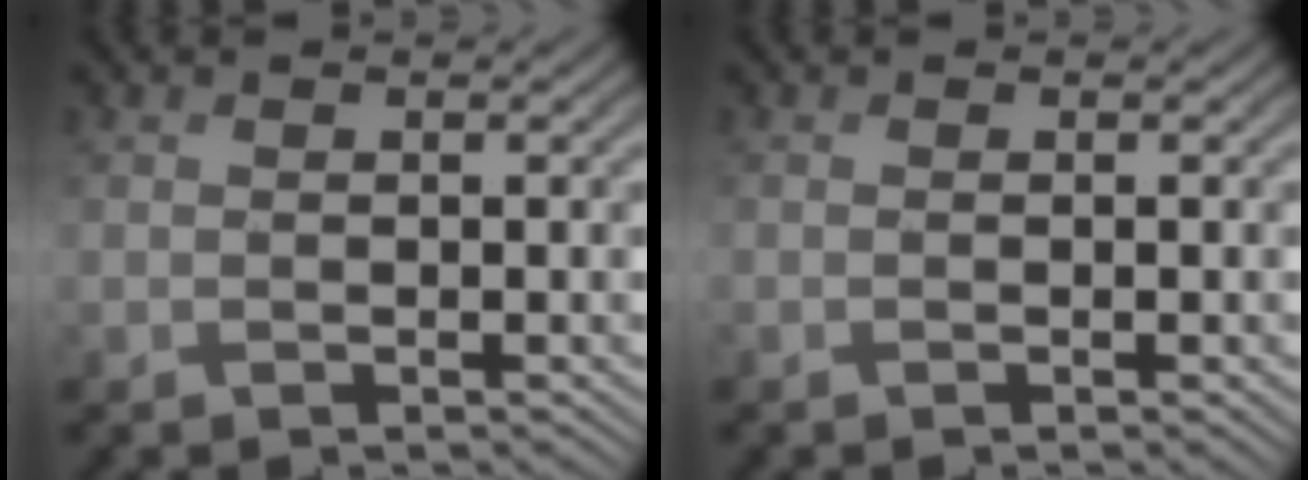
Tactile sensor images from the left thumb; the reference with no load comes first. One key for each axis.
{"total": 0.0}